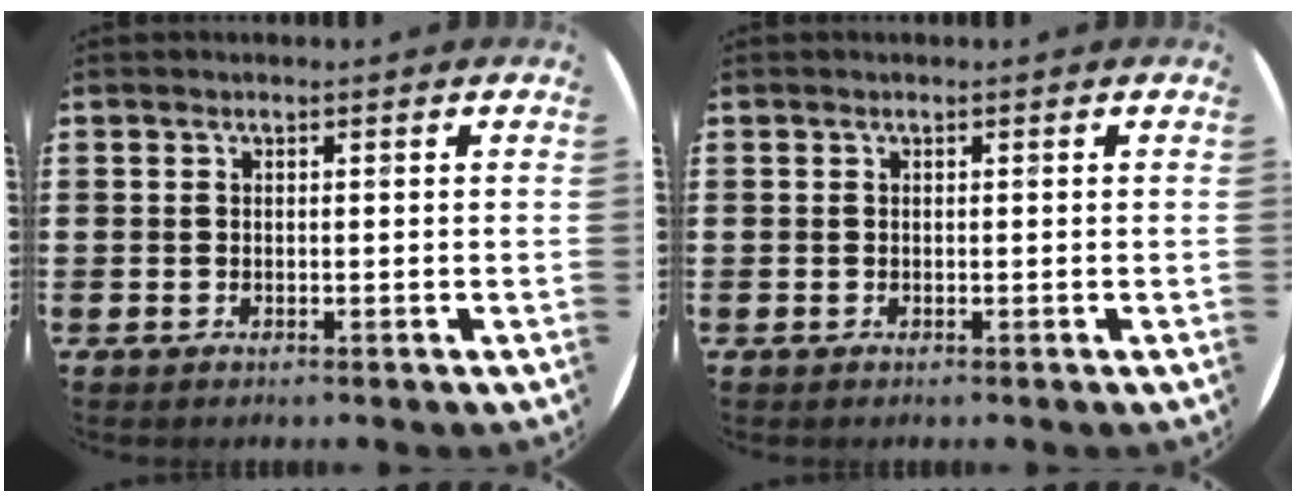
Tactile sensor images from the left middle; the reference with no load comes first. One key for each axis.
{"total": 0.0}